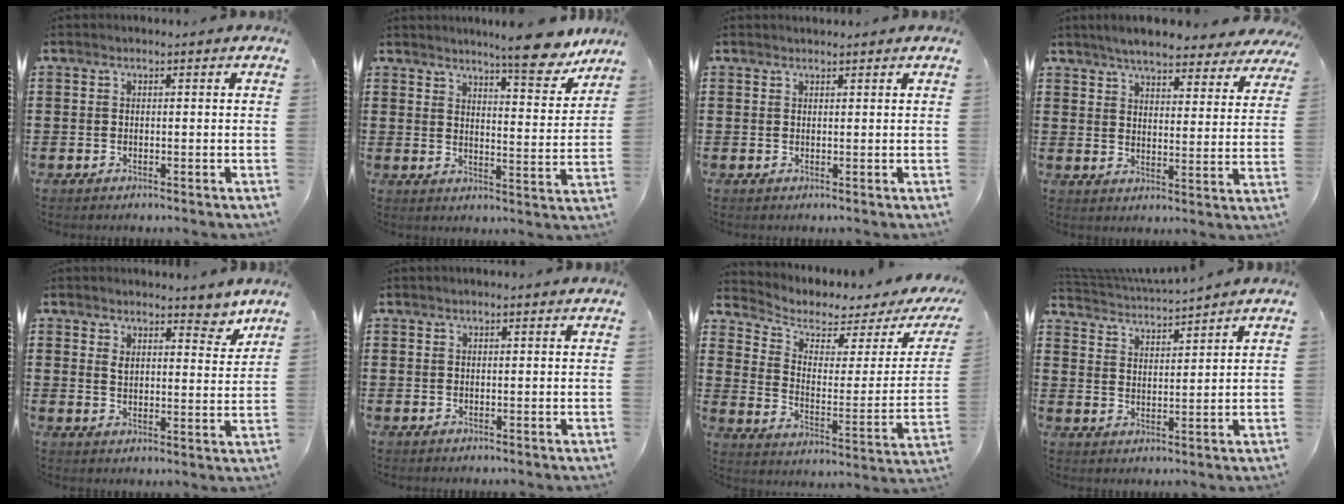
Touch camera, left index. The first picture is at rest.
{"total": 9.0, "force": [7.9, 0.4, 4.4], "torque": [-0.067, -0.045, 0.135]}
{"total": 0.7, "force": [0.7, 0.0, 0.0], "torque": [-0.002, -0.001, 0.015]}
{"total": 5.7, "force": [5.4, 0.4, 1.8], "torque": [-0.058, -0.024, 0.094]}
{"total": 4.8, "force": [4.0, 1.8, 1.9], "torque": [-0.036, -0.012, 0.067]}
{"total": 0.5, "force": [0.5, -0.1, 0.3], "torque": [-0.005, -0.001, 0.009]}
{"total": 3.3, "force": [2.6, 1.5, 1.3], "torque": [-0.051, -0.024, 0.040]}
{"total": 3.3, "force": [3.3, -0.2, 0.1], "torque": [-0.018, -0.022, 0.056]}